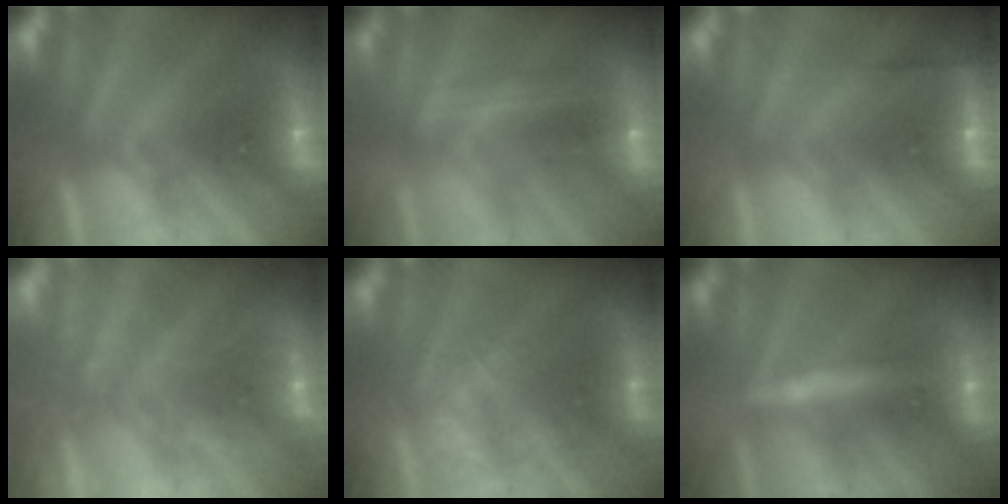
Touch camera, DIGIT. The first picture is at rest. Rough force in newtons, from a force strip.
{"total": 2.5}
{"total": 2.5}
{"total": 1.6}
{"total": 2.6}
{"total": 2.6}